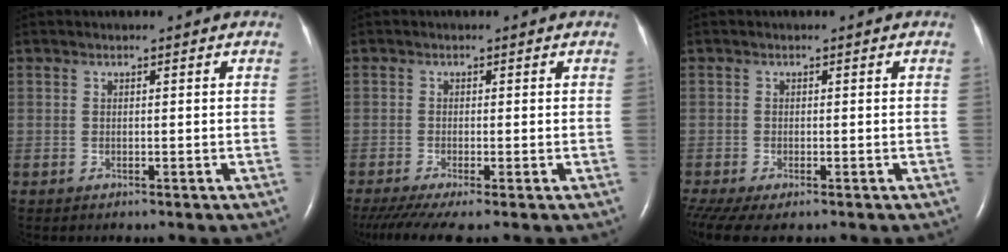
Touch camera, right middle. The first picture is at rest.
{"total": 6.4, "force": [-4.7, 0.5, 4.3], "torque": [-0.074, -0.018, -0.083]}
{"total": 6.5, "force": [-4.6, 2.2, 4.1], "torque": [-0.083, -0.015, -0.076]}